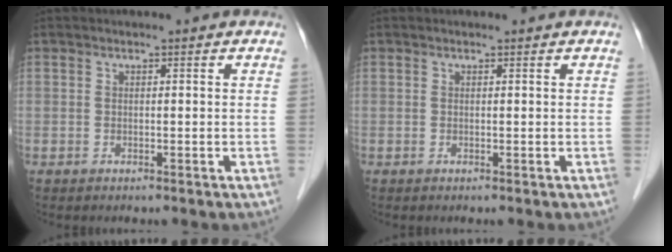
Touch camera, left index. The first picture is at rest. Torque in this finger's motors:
{"motor_torque": [0.26, -0.20, -0.01, 0.01]}